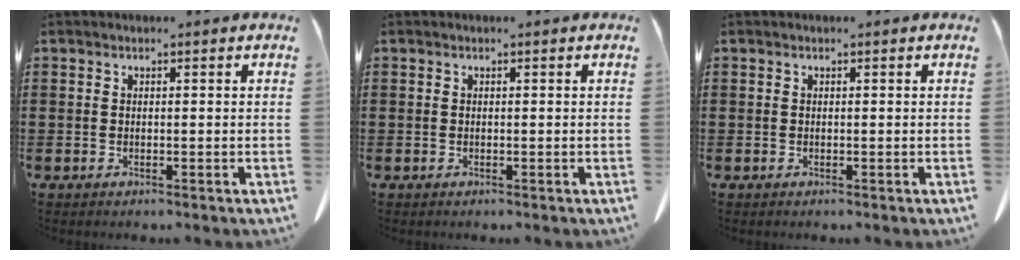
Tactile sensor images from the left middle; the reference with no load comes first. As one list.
[{"total": 0.0}, {"total": 0.0}]